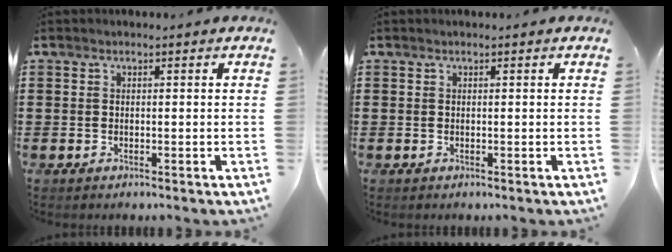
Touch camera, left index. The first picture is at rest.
{"total": 0.0}